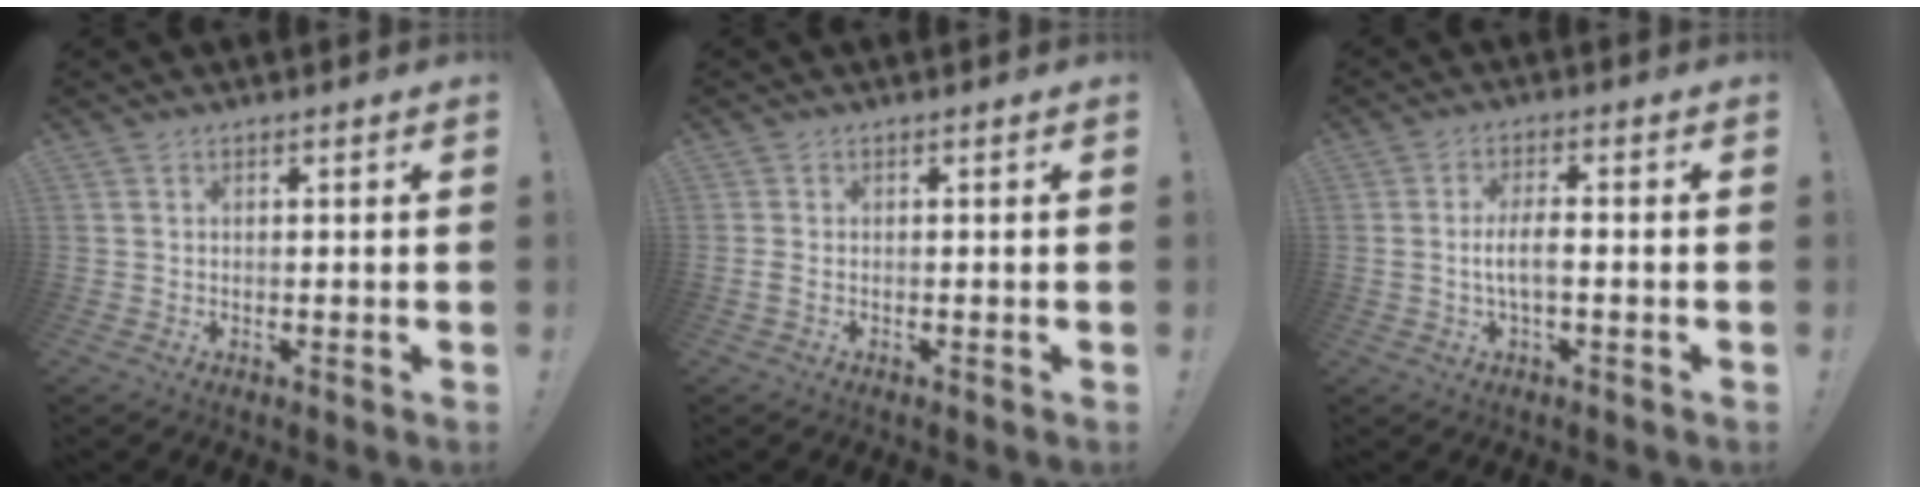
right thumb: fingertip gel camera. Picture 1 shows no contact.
{"total": 1.5, "force": [-0.4, 0.5, 1.3], "torque": [-0.021, 0.000, -0.007]}
{"total": 6.0, "force": [-1.2, 1.7, 5.6], "torque": [-0.114, 0.004, -0.022]}